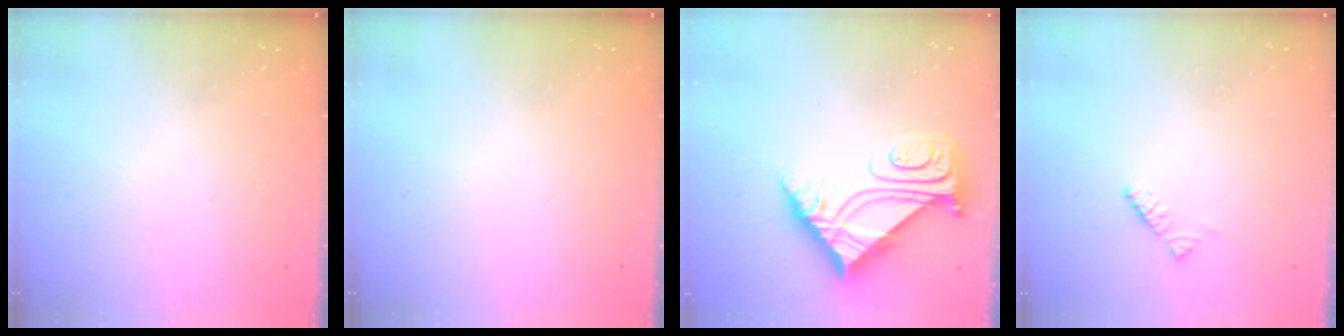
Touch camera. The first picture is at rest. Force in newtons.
{"total": 0.0}
{"total": 7.5, "press": 7.4, "slide": 0.8}
{"total": 2.9, "press": 2.9, "slide": 0.5}